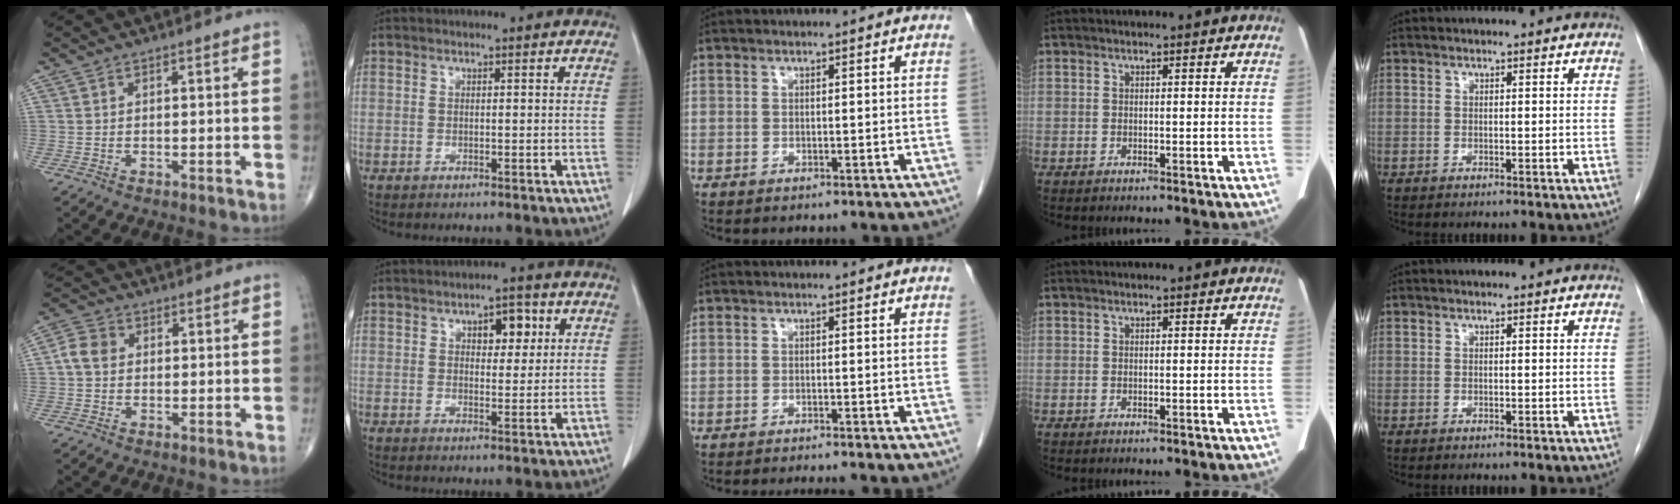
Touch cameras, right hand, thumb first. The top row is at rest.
{"thumb": {"total": 4.4, "force": [0.2, 3.6, 2.5], "torque": [-0.044, 0.011, -0.003]}, "index": {"total": 4.7, "force": [1.9, 2.4, 3.6], "torque": [-0.046, 0.008, 0.026]}, "middle": {"total": 4.2, "force": [-3.8, 0.1, 1.7], "torque": [-0.016, -0.006, -0.050]}}